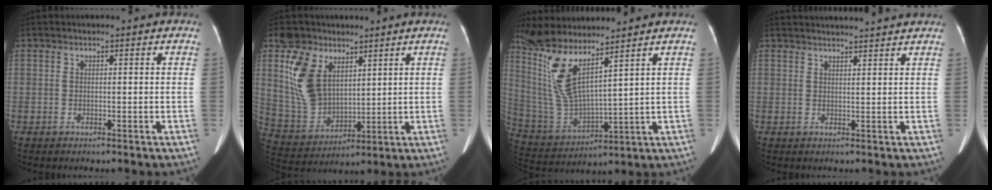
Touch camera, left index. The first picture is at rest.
{"total": 11.7, "force": [5.5, 7.5, 7.1], "torque": [-0.172, 0.010, 0.124]}
{"total": 11.8, "force": [8.0, 1.4, 8.5], "torque": [-0.199, -0.013, 0.169]}
{"total": 10.0, "force": [9.5, -0.4, 2.9], "torque": [-0.038, 0.011, 0.115]}